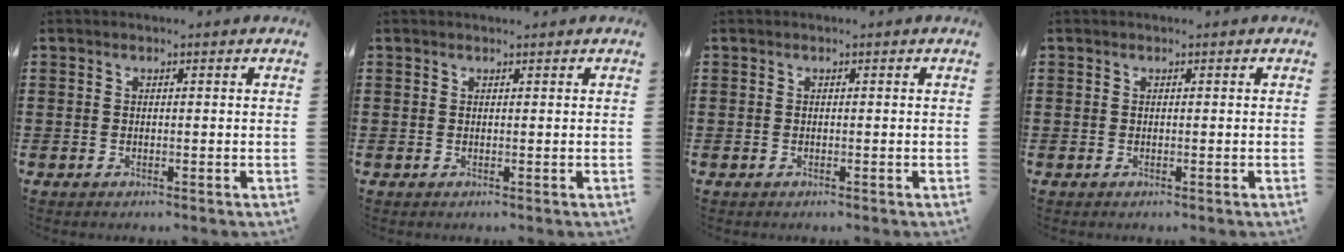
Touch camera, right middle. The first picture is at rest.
{"total": 0.0}
{"total": 0.0}
{"total": 0.0}